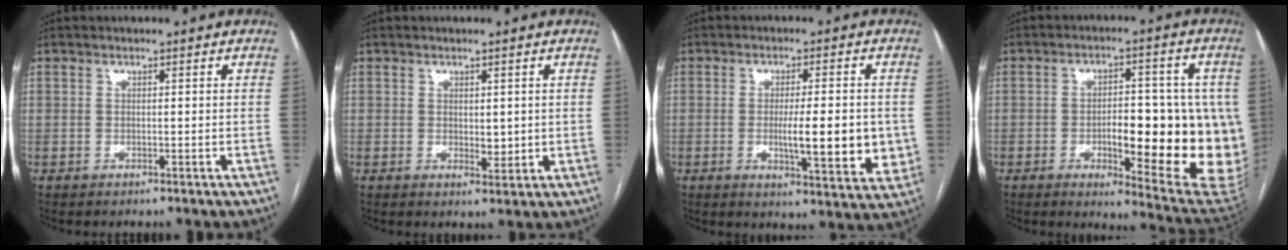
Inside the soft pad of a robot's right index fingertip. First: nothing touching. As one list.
[{"total": 2.5, "force": [0.3, 1.4, 2.0], "torque": [-0.027, -0.009, 0.010]}, {"total": 10.8, "force": [-1.0, 2.3, 10.5], "torque": [-0.146, -0.016, -0.011]}, {"total": 18.7, "force": [-2.5, 4.9, 17.9], "torque": [-0.166, 0.011, -0.013]}]